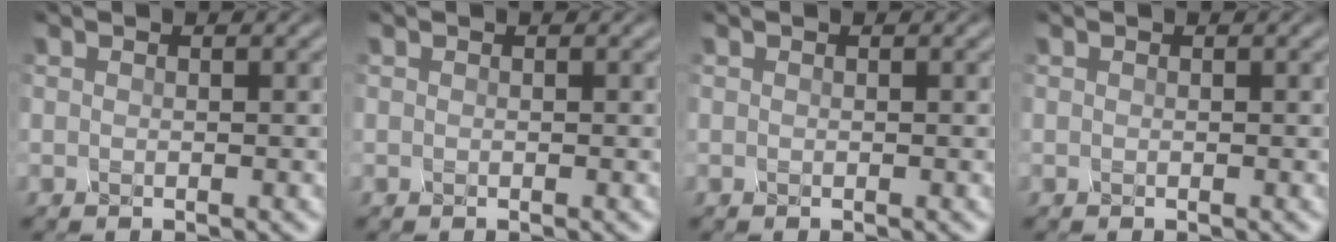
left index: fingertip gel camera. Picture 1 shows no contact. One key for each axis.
{"total": 0.0}
{"total": 0.0}
{"total": 0.0}